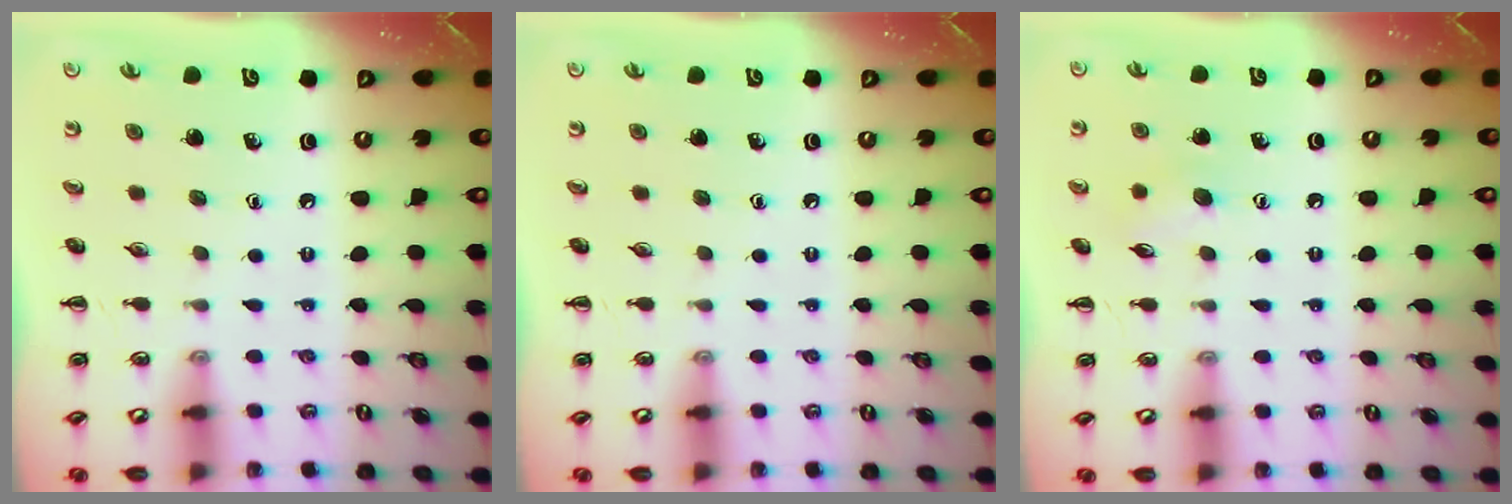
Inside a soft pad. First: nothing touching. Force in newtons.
{"total": 0.0}
{"total": 7.2, "press": 7.0, "slide": 1.4}